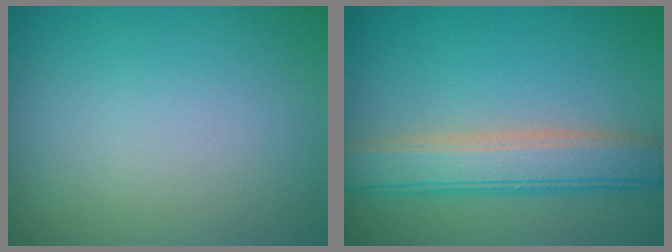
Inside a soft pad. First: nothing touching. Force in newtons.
{"total": 5.3, "press": 5.3, "slide": 0.4}